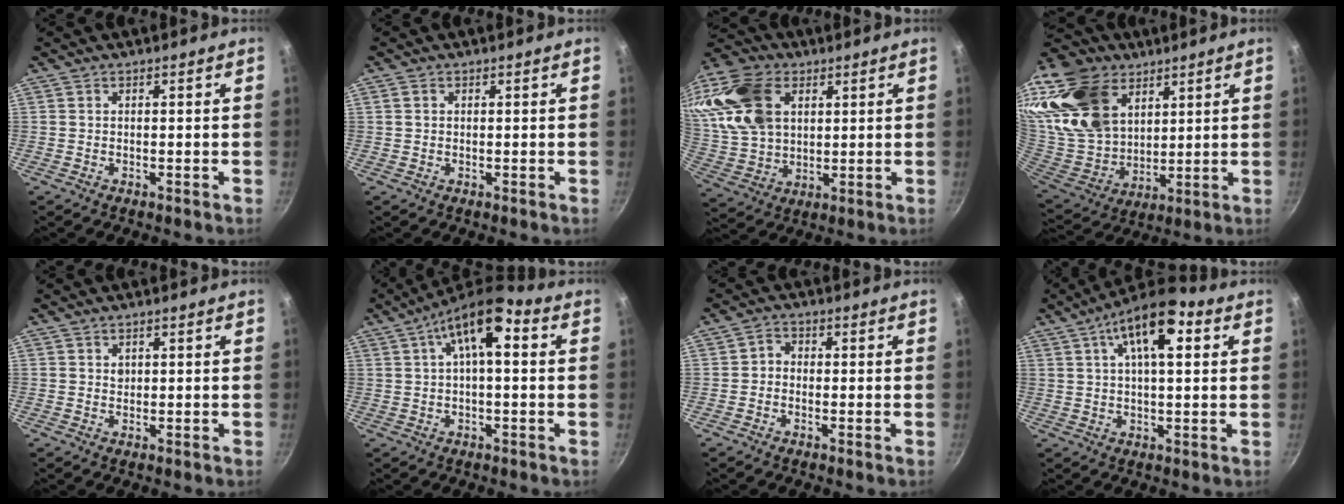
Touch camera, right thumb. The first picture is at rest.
{"total": 1.3, "force": [0.4, 1.0, 0.6], "torque": [-0.009, 0.002, 0.006]}
{"total": 19.8, "force": [6.7, 13.8, 12.6], "torque": [-0.246, -0.006, 0.131]}
{"total": 26.1, "force": [14.3, 17.4, 13.2], "torque": [-0.266, -0.044, 0.280]}
{"total": 0.8, "force": [0.4, 0.7, 0.2], "torque": [0.003, -0.002, 0.006]}
{"total": 10.6, "force": [2.9, 4.0, 9.4], "torque": [-0.148, 0.029, 0.041]}
{"total": 2.1, "force": [-0.7, 1.9, 0.8], "torque": [-0.005, 0.012, -0.020]}
{"total": 13.0, "force": [4.7, 5.3, 11.0], "torque": [-0.164, 0.013, 0.066]}